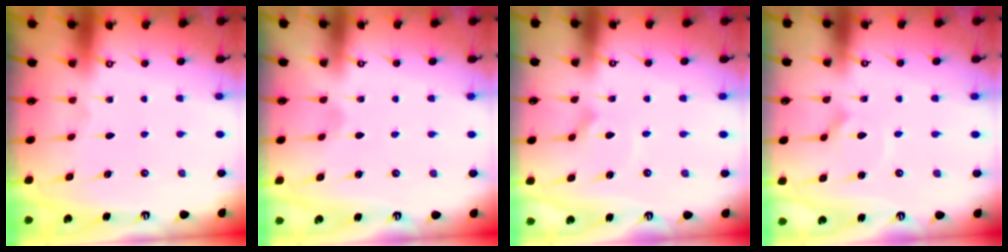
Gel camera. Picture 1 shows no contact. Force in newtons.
{"total": 0.9, "press": 0.9, "slide": 0.2}
{"total": 2.6, "press": 2.6, "slide": 0.3}
{"total": 2.4, "press": 2.4, "slide": 0.2}